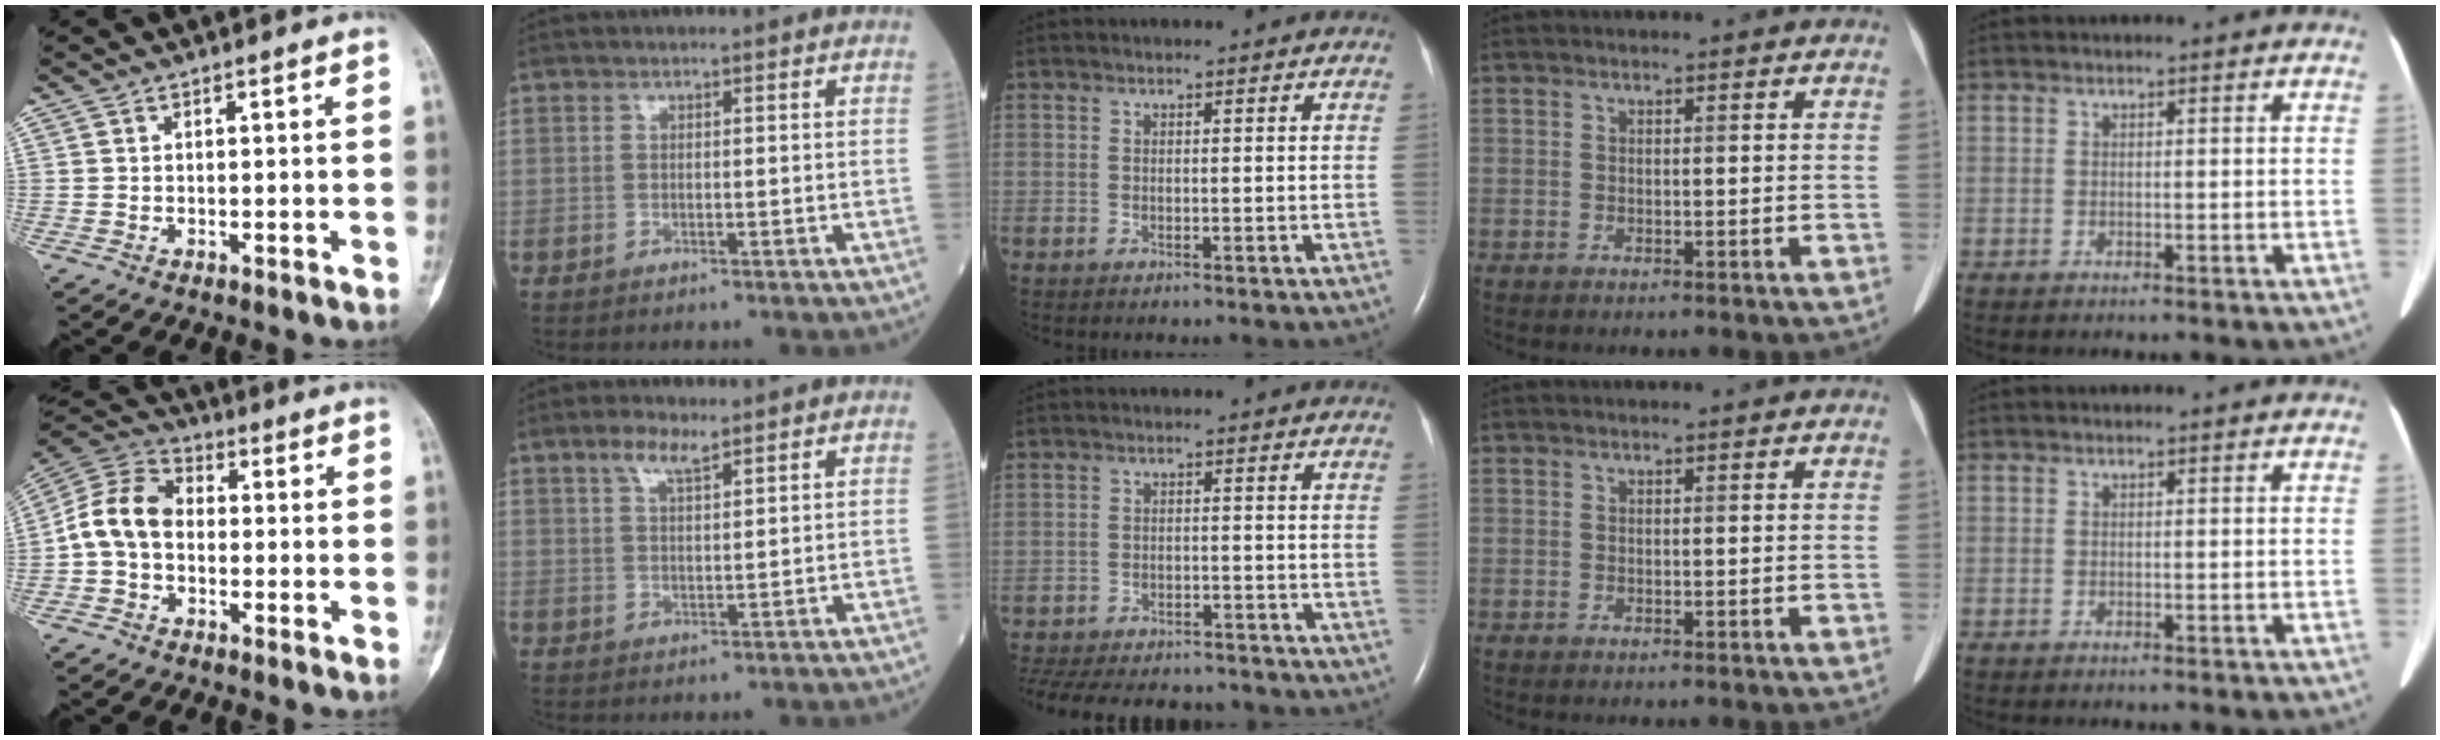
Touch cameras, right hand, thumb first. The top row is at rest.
{"thumb": {"total": 10.4, "force": [-1.1, 7.7, 6.9], "torque": [-0.122, 0.032, -0.036]}, "index": {"total": 3.8, "force": [2.8, 0.8, 2.5], "torque": [-0.055, 0.006, 0.055]}, "middle": {"total": 18.7, "force": [-16.3, 6.0, 7.0], "torque": [-0.196, -0.022, -0.223]}}